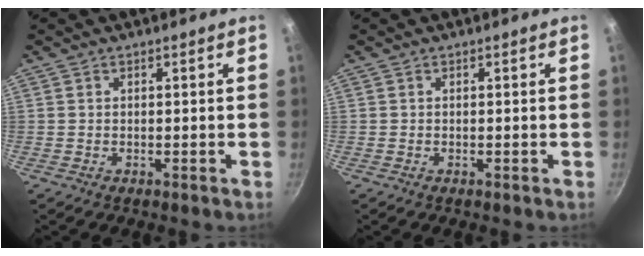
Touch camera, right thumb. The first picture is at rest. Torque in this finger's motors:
{"motor_torque": [0.16, 0.10, 0.12, 0.36, 0.01]}